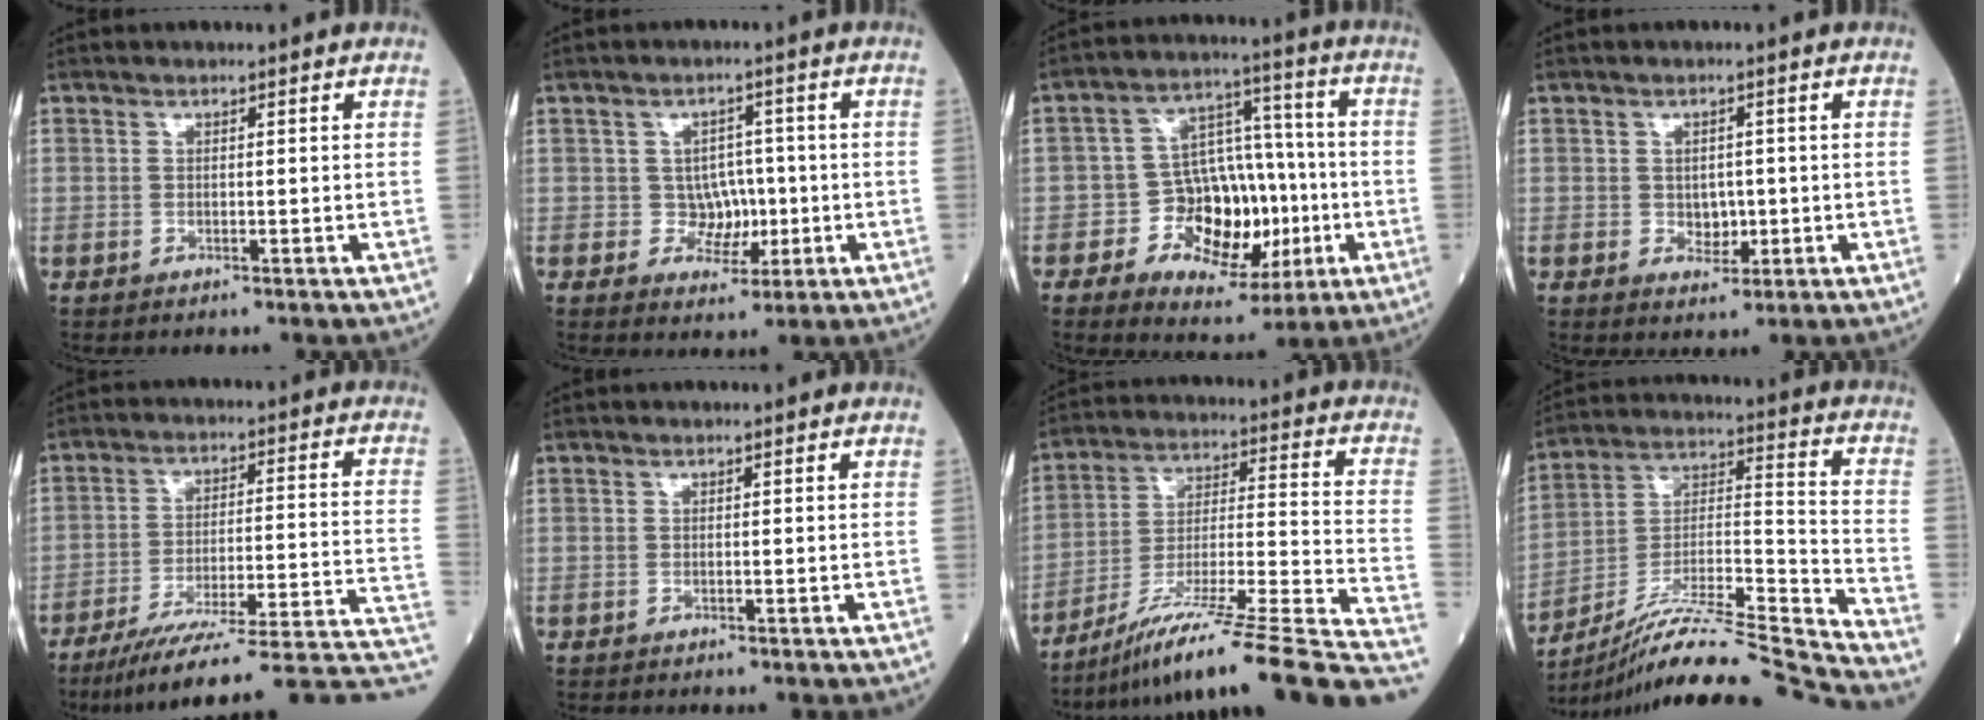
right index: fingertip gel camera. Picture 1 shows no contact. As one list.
[{"total": 4.2, "force": [-0.5, 3.9, 1.7], "torque": [-0.011, 0.010, -0.004]}, {"total": 12.5, "force": [-3.0, 8.5, 8.7], "torque": [-0.130, 0.033, -0.036]}, {"total": 2.8, "force": [-0.4, 2.1, 1.8], "torque": [-0.020, 0.003, -0.002]}, {"total": 22.5, "force": [-18.9, 0.1, 12.1], "torque": [-0.102, 0.003, -0.266]}, {"total": 1.2, "force": [-1.1, 0.4, 0.3], "torque": [-0.005, 0.000, -0.018]}, {"total": 25.7, "force": [-20.6, -0.1, 15.3], "torque": [-0.165, -0.002, -0.323]}, {"total": 22.9, "force": [-21.0, -2.2, 9.0], "torque": [-0.164, -0.003, -0.350]}]